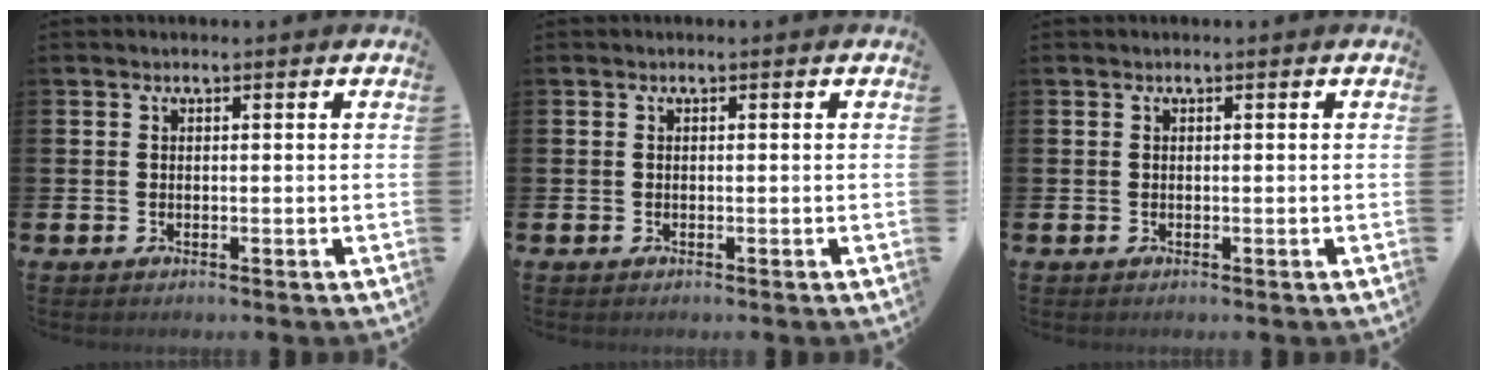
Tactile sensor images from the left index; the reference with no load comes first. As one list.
[{"total": 0.0}, {"total": 0.0}]